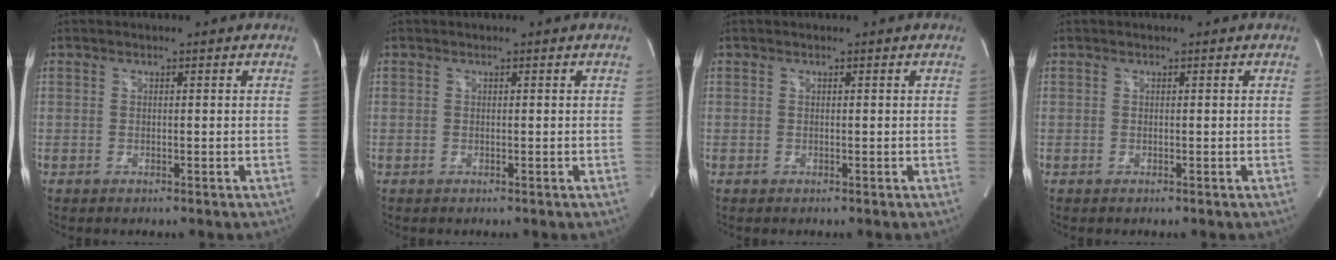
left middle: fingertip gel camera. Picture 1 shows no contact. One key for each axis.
{"total": 0.0}
{"total": 0.0}
{"total": 0.0}